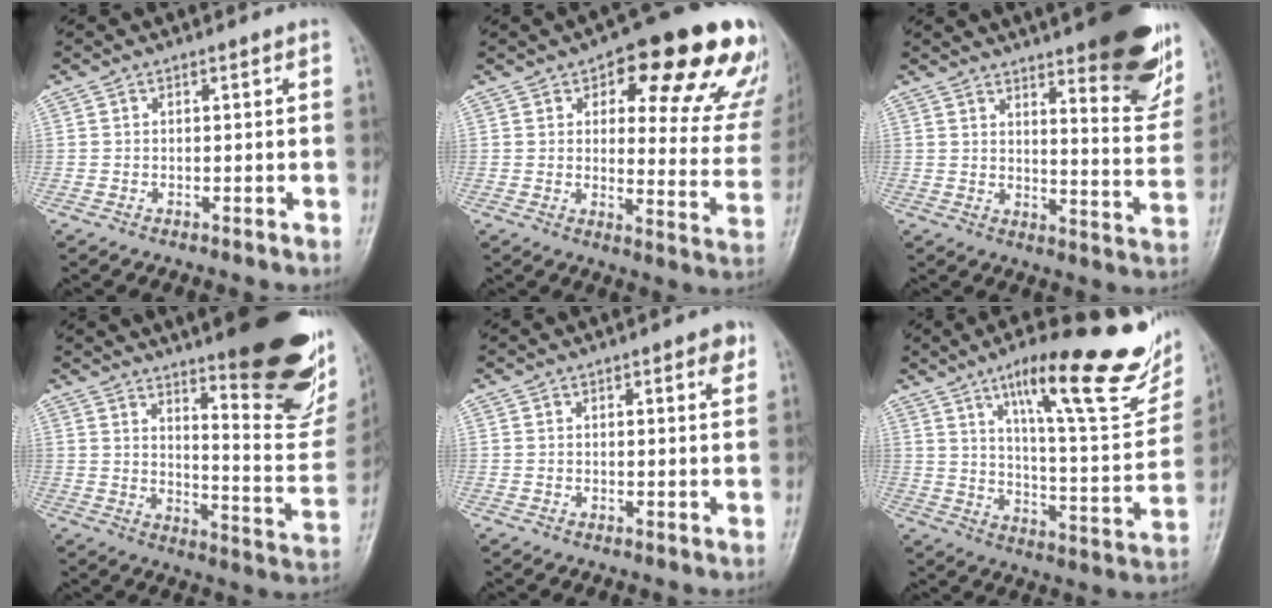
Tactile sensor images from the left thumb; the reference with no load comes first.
{"total": 22.6, "force": [12.1, 8.5, 17.1], "torque": [-0.161, -0.037, 0.150]}
{"total": 22.0, "force": [14.1, 5.8, 15.8], "torque": [-0.173, -0.075, 0.180]}
{"total": 26.7, "force": [17.1, 6.7, 19.5], "torque": [-0.225, -0.102, 0.230]}
{"total": 3.1, "force": [1.6, 0.9, 2.5], "torque": [-0.027, -0.005, 0.017]}
{"total": 25.5, "force": [15.0, 5.8, 19.8], "torque": [-0.248, -0.052, 0.228]}